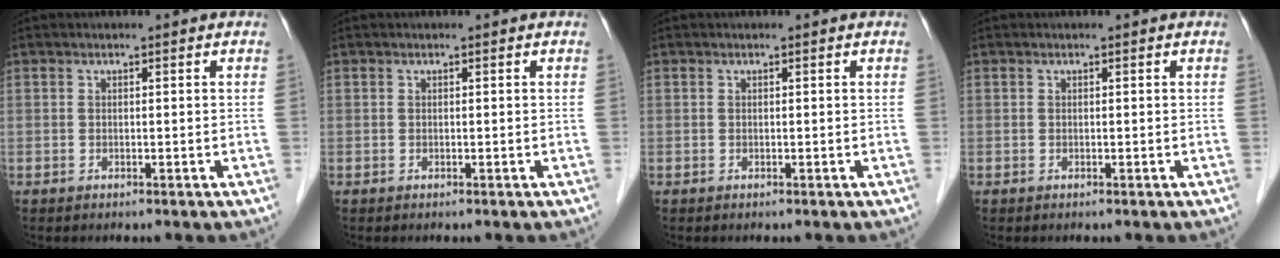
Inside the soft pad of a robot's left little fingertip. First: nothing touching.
{"total": 0.0}
{"total": 0.0}
{"total": 0.0}